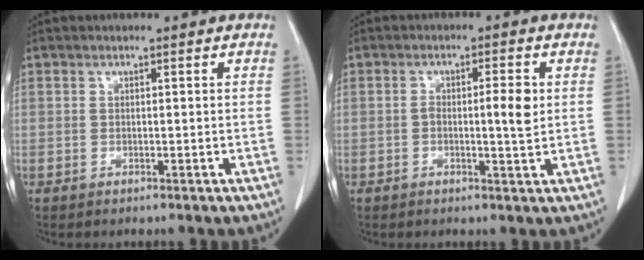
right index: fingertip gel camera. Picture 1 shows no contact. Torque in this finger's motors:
{"motor_torque": [0.13, -0.03, 0.06, 0.03]}